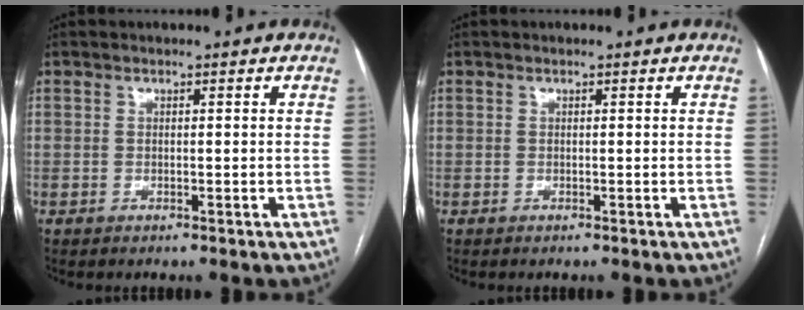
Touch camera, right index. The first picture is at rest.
{"total": 0.0}